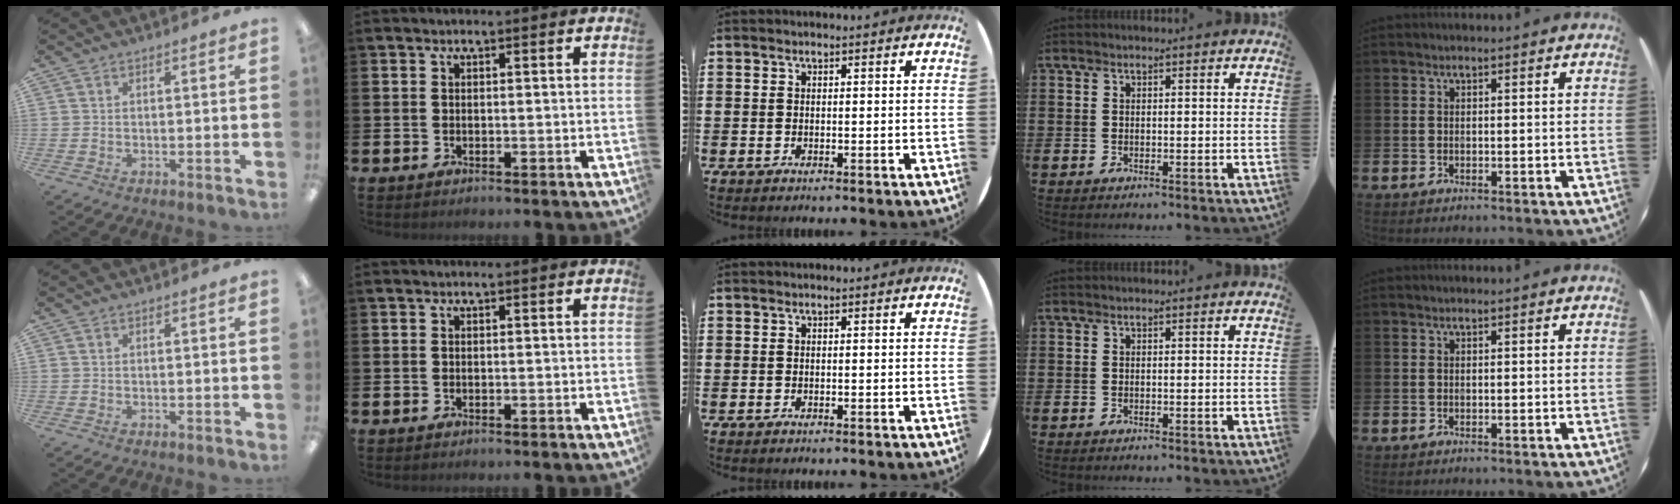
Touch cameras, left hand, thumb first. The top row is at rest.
{}